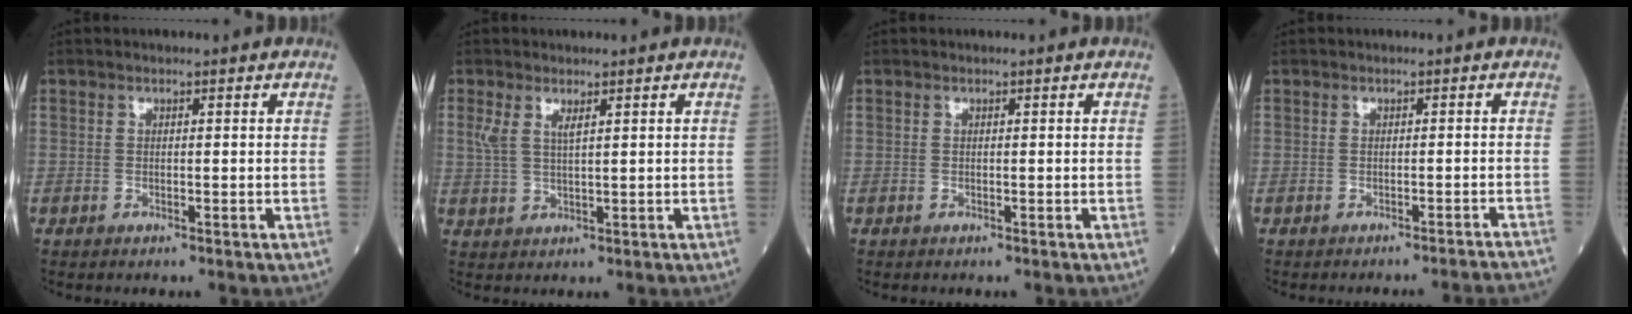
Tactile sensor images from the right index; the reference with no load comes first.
{"total": 3.2, "force": [1.6, 0.8, 2.6], "torque": [-0.063, 0.008, 0.036]}
{"total": 0.0}
{"total": 8.0, "force": [-7.8, -1.4, 1.1], "torque": [0.001, -0.016, -0.084]}